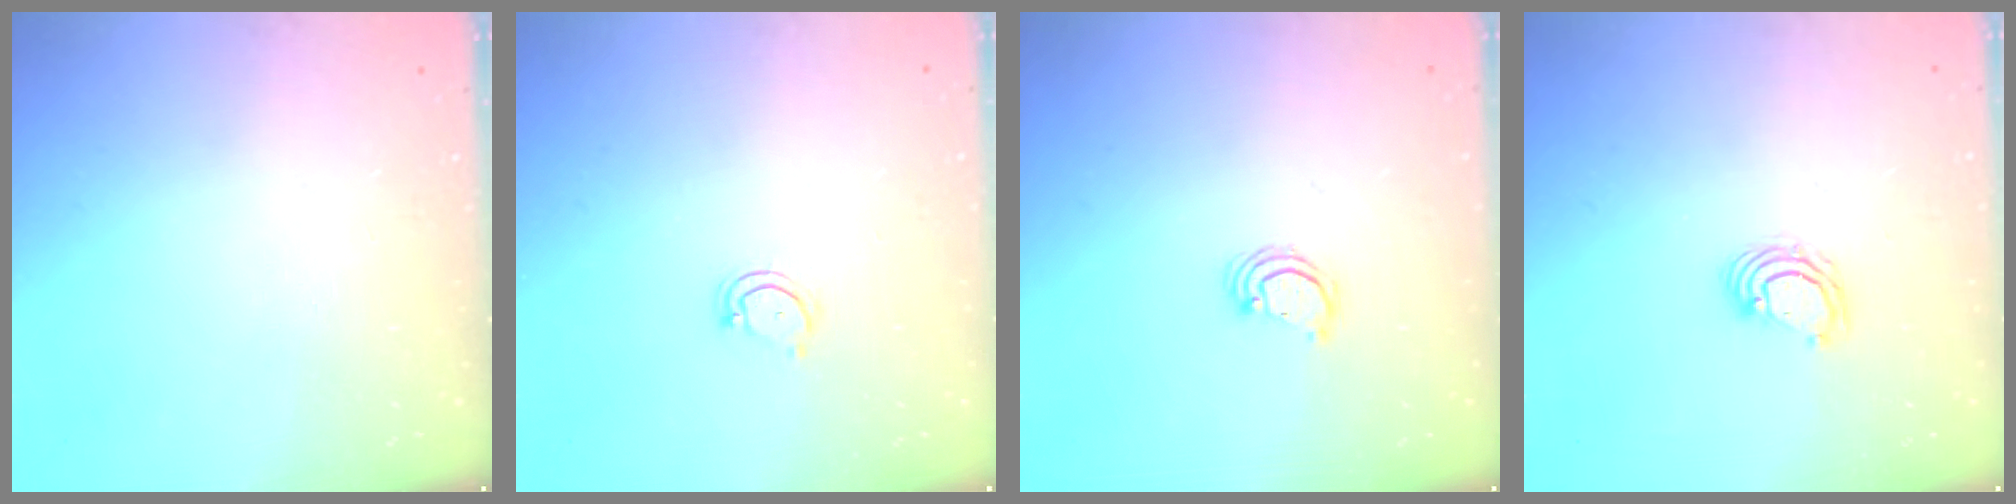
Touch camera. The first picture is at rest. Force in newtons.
{"total": 3.8, "press": 3.8, "slide": 0.2}
{"total": 2.2, "press": 2.2, "slide": 0.2}
{"total": 4.3, "press": 4.3, "slide": 0.1}